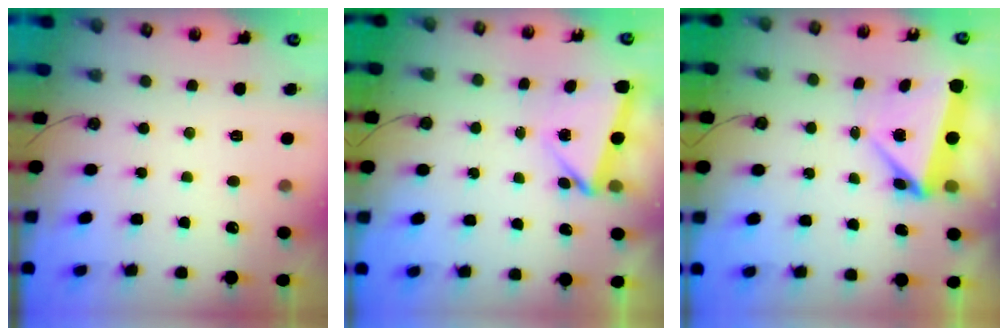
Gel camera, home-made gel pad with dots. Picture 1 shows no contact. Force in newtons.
{"total": 3.9, "press": 3.0, "slide": 2.5}
{"total": 6.0, "press": 5.6, "slide": 2.3}